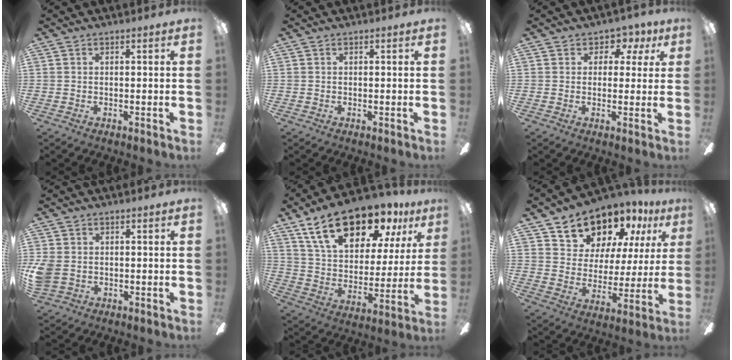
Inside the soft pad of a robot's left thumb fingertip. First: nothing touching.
{"total": 0.0}
{"total": 4.1, "force": [1.6, 3.4, 1.5], "torque": [-0.009, -0.004, 0.024]}
{"total": 5.3, "force": [-0.5, 4.3, 3.1], "torque": [-0.072, 0.008, -0.006]}
{"total": 21.7, "force": [14.5, 10.6, 12.2], "torque": [-0.204, -0.073, 0.253]}
{"total": 14.1, "force": [11.8, 7.2, 2.9], "torque": [-0.069, -0.095, 0.220]}